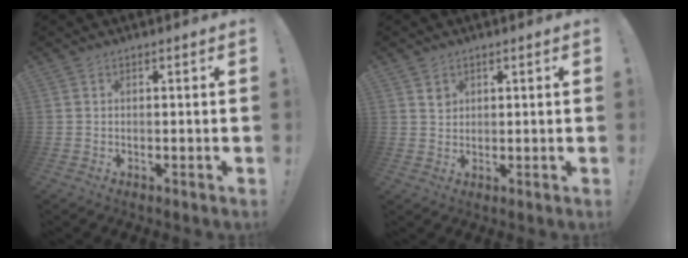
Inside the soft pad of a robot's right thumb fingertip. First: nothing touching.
{"total": 2.6, "force": [1.7, 1.9, 0.5], "torque": [0.004, -0.011, 0.029]}